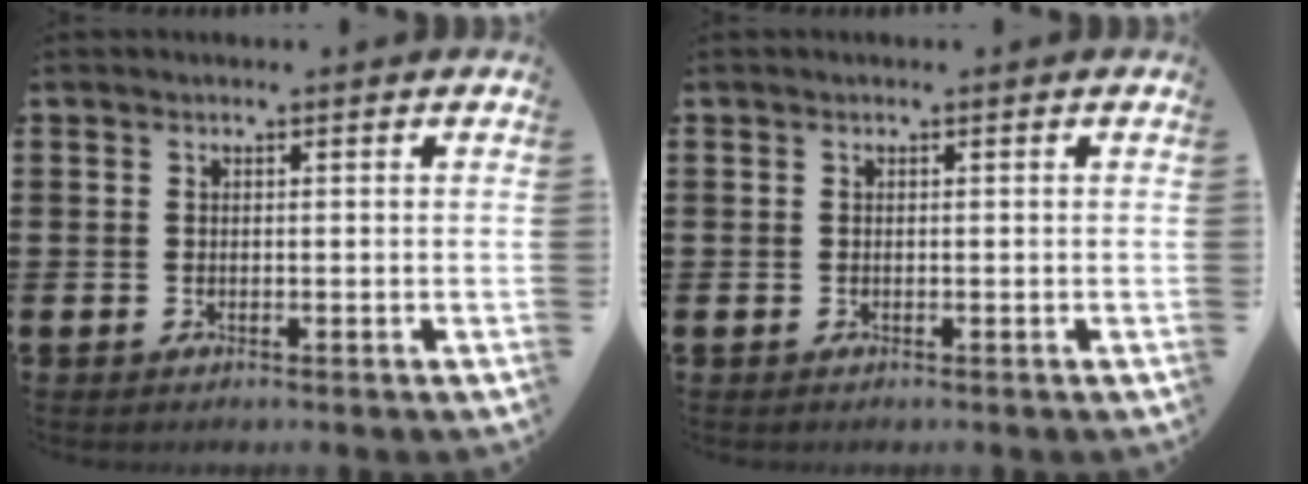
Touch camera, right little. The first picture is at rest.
{"total": 0.0}